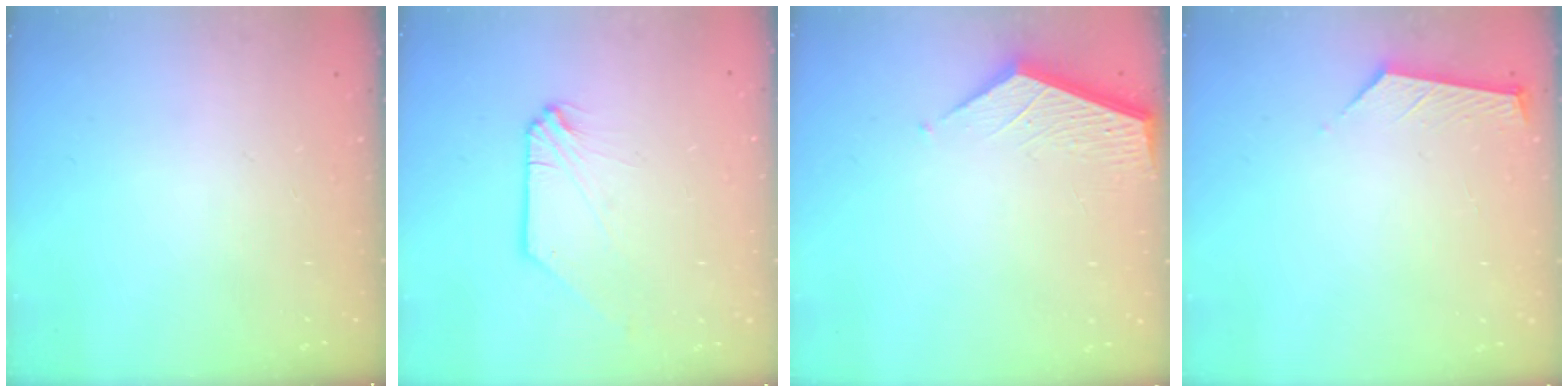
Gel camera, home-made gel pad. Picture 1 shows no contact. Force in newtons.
{"total": 0.7, "press": 0.6, "slide": 0.3}
{"total": 3.6, "press": 3.6, "slide": 0.4}
{"total": 3.7, "press": 3.6, "slide": 0.5}